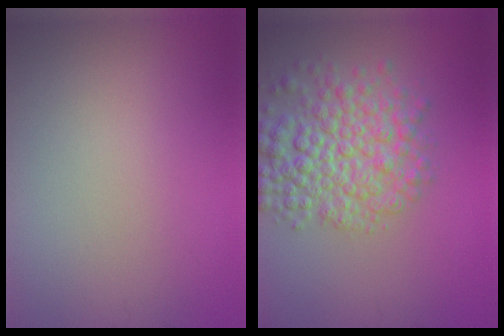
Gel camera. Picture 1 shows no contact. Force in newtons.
{"total": 6.5, "press": 6.5, "slide": 0.2}